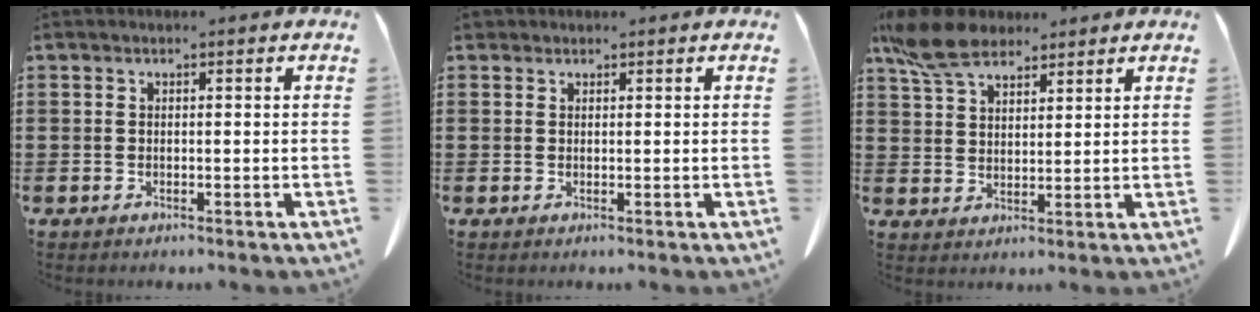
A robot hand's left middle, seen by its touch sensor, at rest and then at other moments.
{"total": 0.7, "force": [0.6, 0.4, 0.2], "torque": [-0.007, 0.001, 0.013]}
{"total": 7.7, "force": [6.0, 3.3, 3.5], "torque": [-0.091, -0.002, 0.115]}